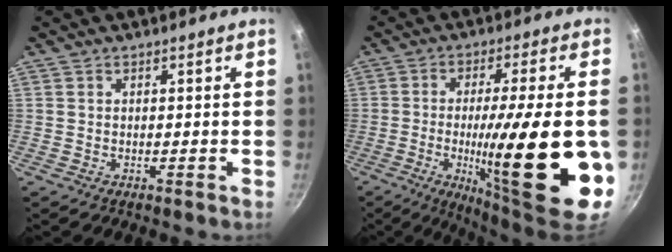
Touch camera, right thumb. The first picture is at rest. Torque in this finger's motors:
{"motor_torque": [1.11, 3.89, 2.77, 0.00, 0.29]}